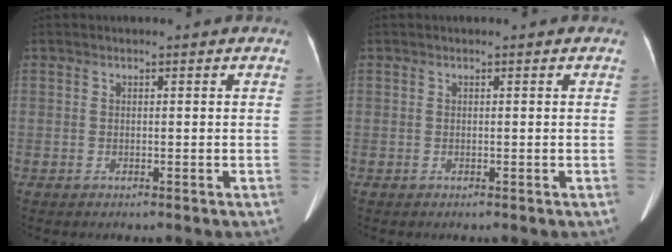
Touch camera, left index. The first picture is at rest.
{"total": 0.0}